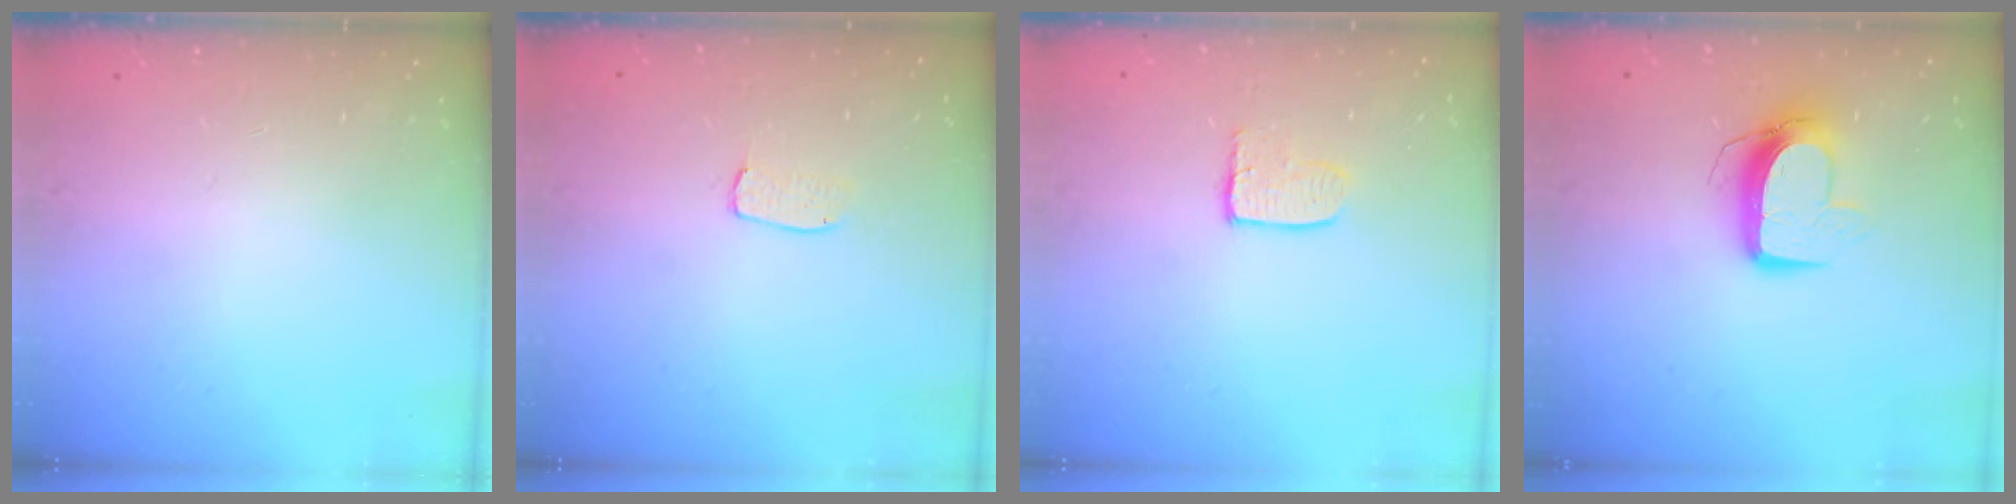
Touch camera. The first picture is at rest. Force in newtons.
{"total": 3.3, "press": 3.3, "slide": 0.2}
{"total": 5.0, "press": 5.0, "slide": 0.4}
{"total": 10.2, "press": 10.2, "slide": 0.6}